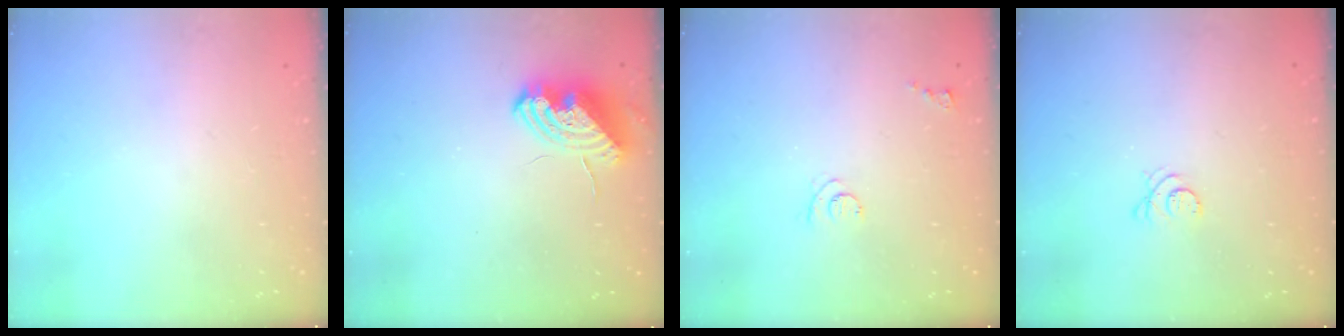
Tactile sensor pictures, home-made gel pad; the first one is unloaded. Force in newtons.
{"total": 9.1, "press": 9.0, "slide": 1.4}
{"total": 5.0, "press": 4.9, "slide": 0.6}
{"total": 3.5, "press": 3.5, "slide": 0.5}